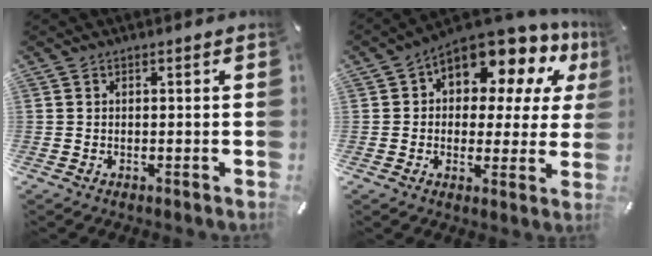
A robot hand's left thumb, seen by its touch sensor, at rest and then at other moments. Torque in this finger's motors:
{"motor_torque": [1.75, 1.82, 1.46, -1.31, 0.16]}